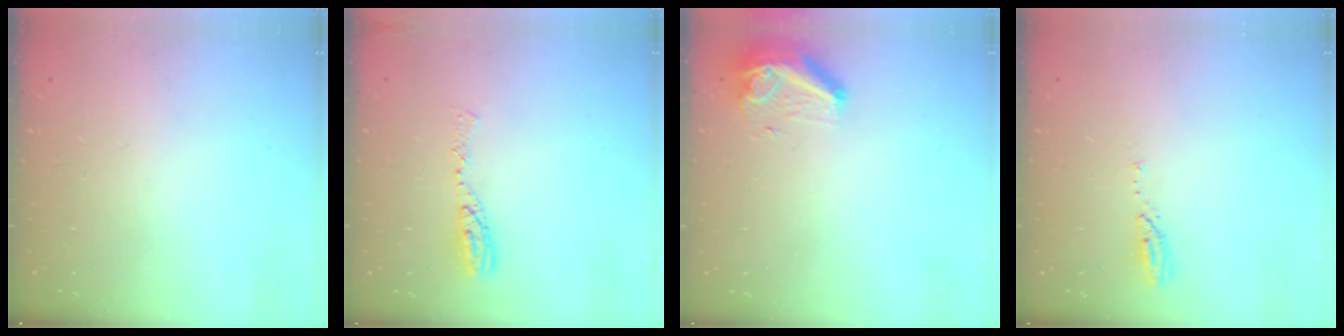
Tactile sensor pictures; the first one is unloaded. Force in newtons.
{"total": 8.4, "press": 8.4, "slide": 0.6}
{"total": 8.4, "press": 8.4, "slide": 0.4}
{"total": 3.7, "press": 3.7, "slide": 0.4}